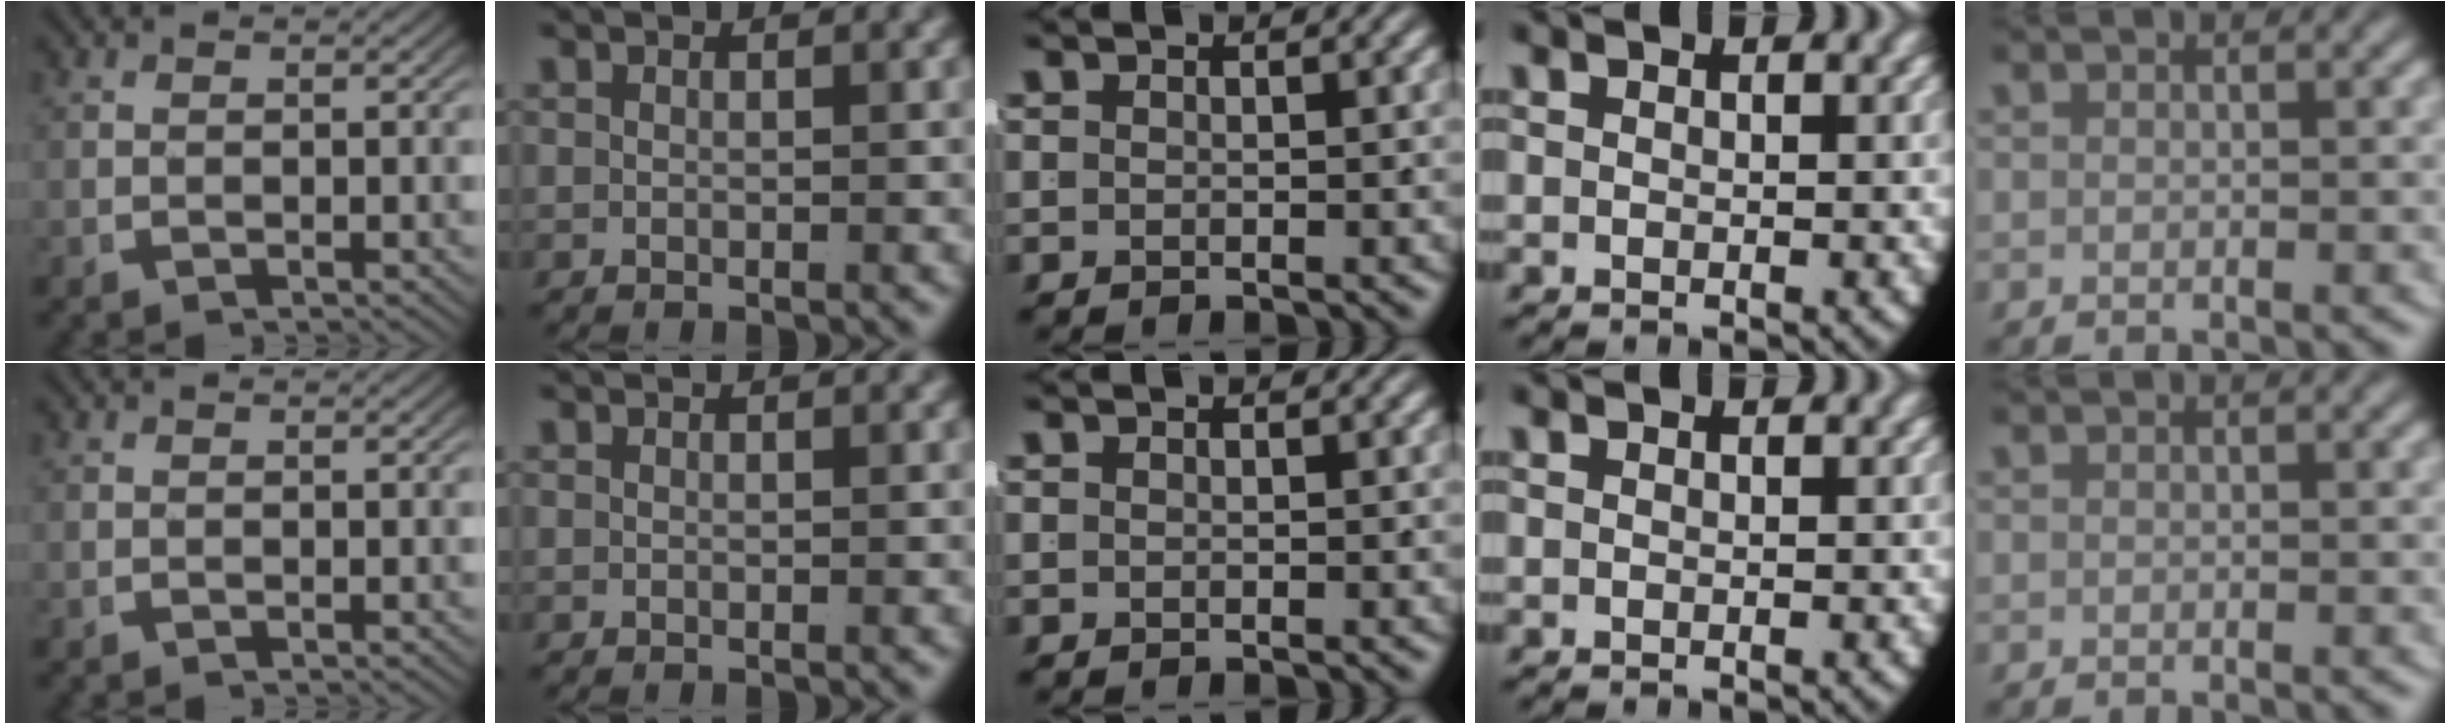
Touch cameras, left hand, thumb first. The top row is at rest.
{}